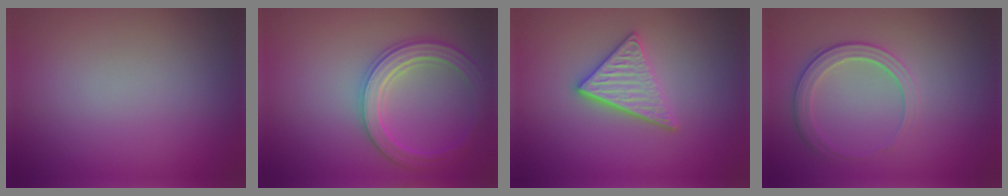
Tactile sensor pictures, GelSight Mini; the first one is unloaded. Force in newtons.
{"total": 4.1, "press": 4.0, "slide": 1.1}
{"total": 3.6, "press": 3.0, "slide": 1.9}
{"total": 2.8, "press": 2.7, "slide": 0.8}